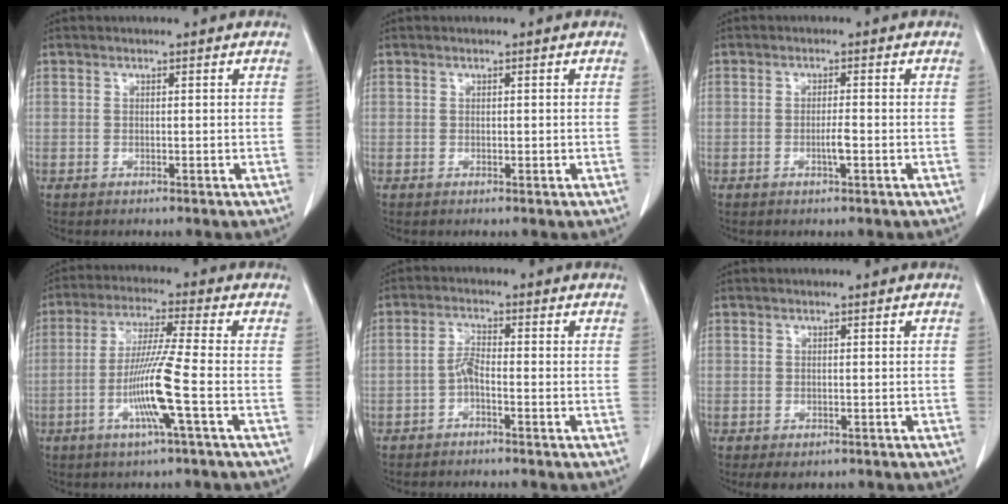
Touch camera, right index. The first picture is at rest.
{"total": 0.0}
{"total": 2.0, "force": [-0.6, 0.1, 1.9], "torque": [-0.036, -0.001, -0.011]}
{"total": 9.9, "force": [-3.0, -1.2, 9.3], "torque": [-0.184, -0.012, -0.061]}
{"total": 2.5, "force": [-1.2, 0.6, 2.1], "torque": [-0.043, 0.005, -0.026]}
{"total": 2.2, "force": [-1.4, 1.3, 1.1], "torque": [-0.010, -0.002, -0.011]}